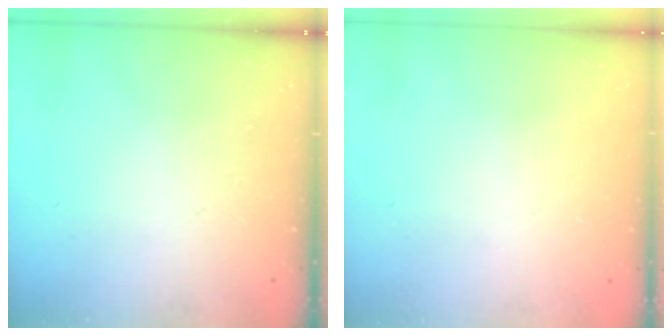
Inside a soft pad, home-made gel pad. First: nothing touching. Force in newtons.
{"total": 1.9, "press": 1.9, "slide": 0.2}